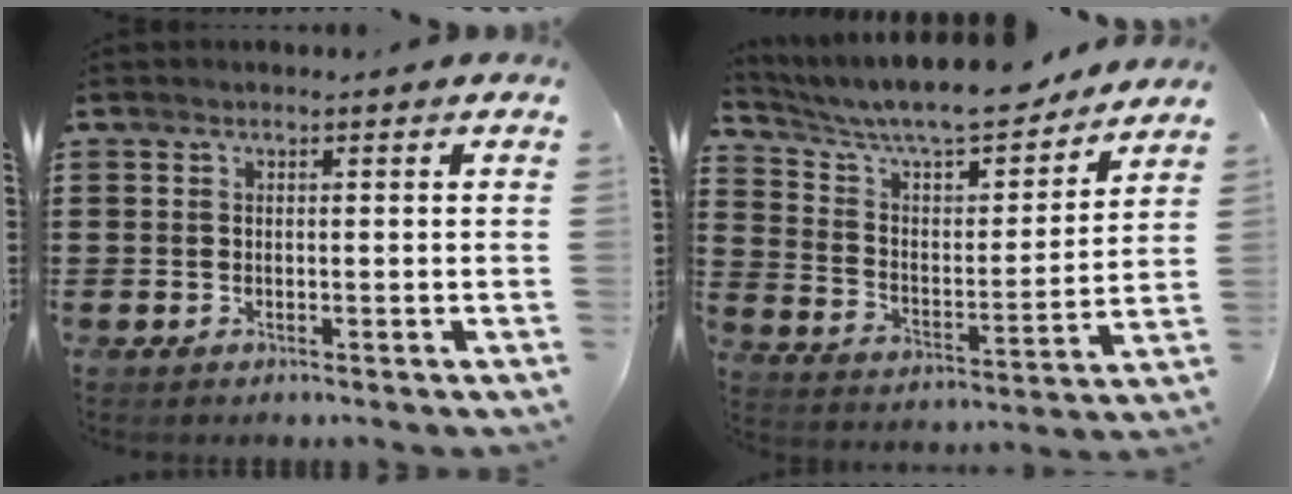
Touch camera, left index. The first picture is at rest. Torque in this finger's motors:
{"motor_torque": [1.57, -0.56, 0.89, 0.21]}